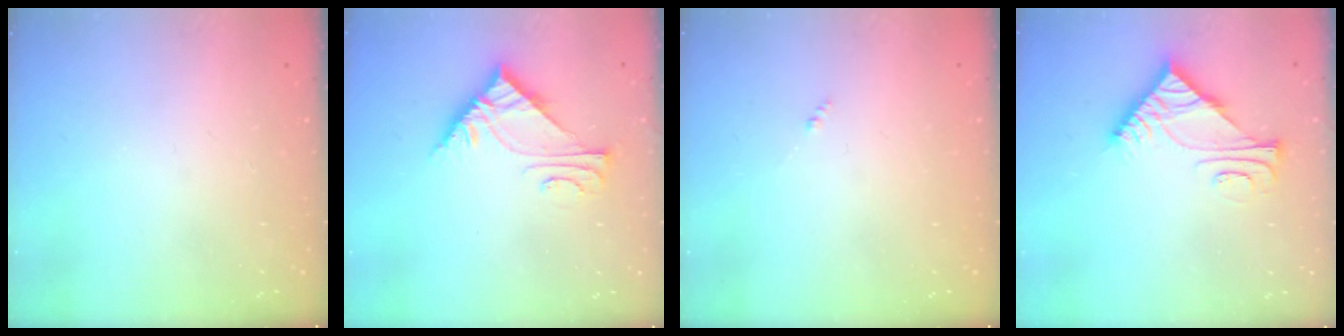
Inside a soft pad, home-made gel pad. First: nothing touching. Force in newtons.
{"total": 7.3, "press": 7.3, "slide": 0.5}
{"total": 0.0}
{"total": 6.8, "press": 6.8, "slide": 0.1}